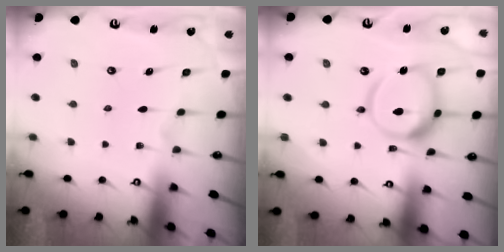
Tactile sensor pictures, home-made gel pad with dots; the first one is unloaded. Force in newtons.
{"total": 15.5, "press": 15.4, "slide": 1.7}